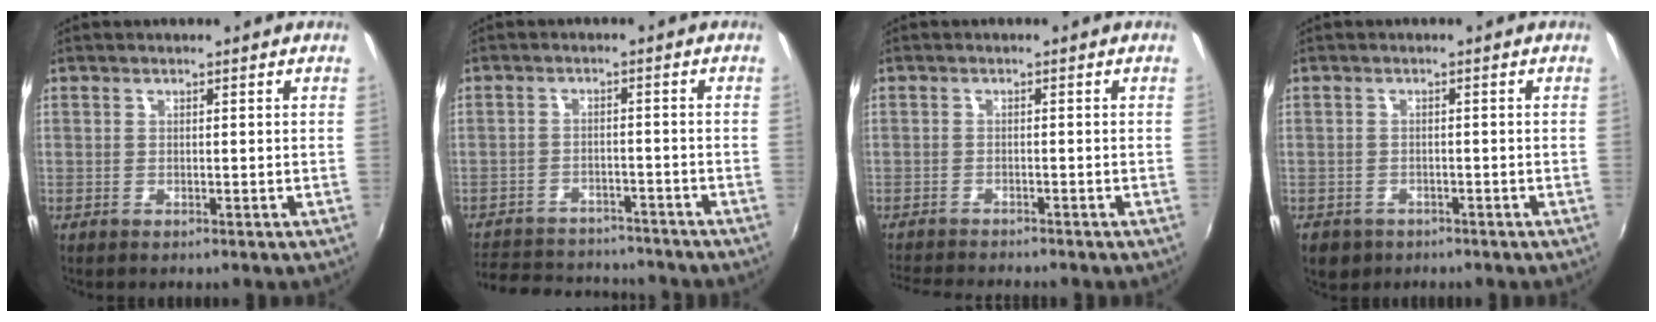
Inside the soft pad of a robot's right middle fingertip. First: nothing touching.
{"total": 14.2, "force": [-12.3, 5.4, 4.5], "torque": [-0.120, 0.019, -0.176]}
{"total": 6.0, "force": [-5.7, 0.5, 1.9], "torque": [-0.054, -0.018, -0.096]}
{"total": 4.0, "force": [-2.3, 2.9, 1.4], "torque": [-0.037, -0.008, -0.032]}